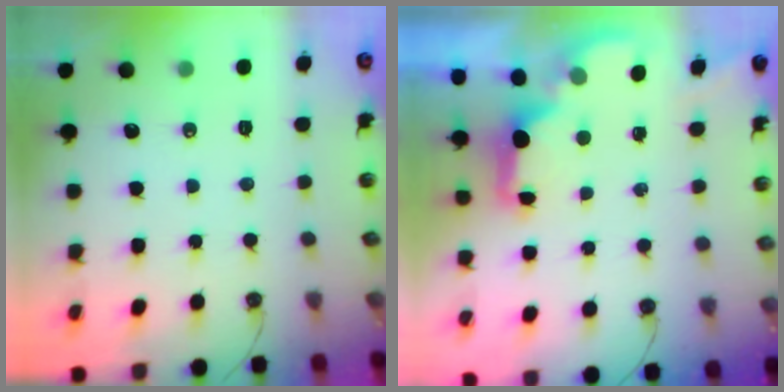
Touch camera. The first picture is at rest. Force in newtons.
{"total": 2.2, "press": 2.1, "slide": 0.8}